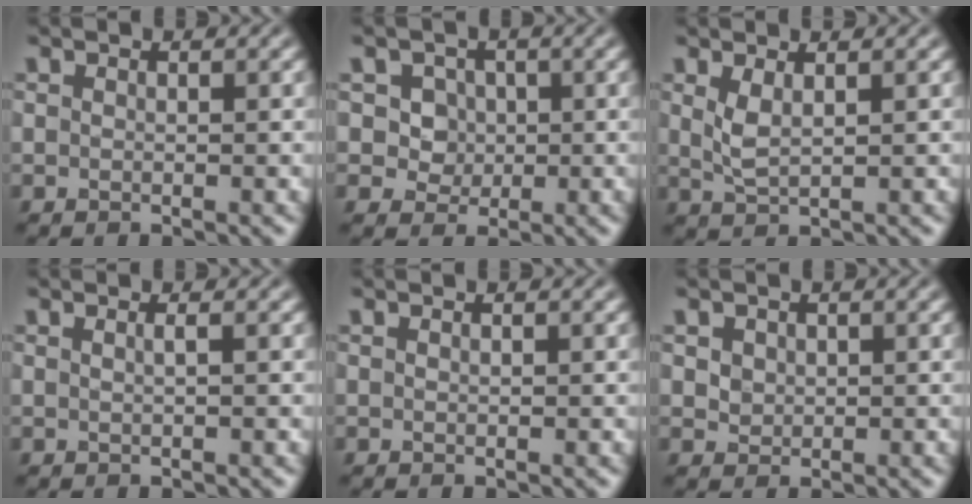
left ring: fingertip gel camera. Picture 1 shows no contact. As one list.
[{"total": 4.1, "force": [1.3, 3.5, 1.7], "torque": [-0.018, 0.014, 0.013]}, {"total": 1.8, "force": [0.8, 0.6, 1.5], "torque": [-0.039, -0.003, 0.020]}, {"total": 0.9, "force": [0.2, 0.4, 0.8], "torque": [-0.009, 0.002, -0.004]}, {"total": 0.0}, {"total": 1.6, "force": [0.6, 1.3, 0.5], "torque": [-0.012, -0.001, 0.021]}]